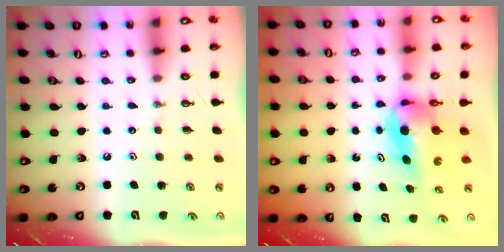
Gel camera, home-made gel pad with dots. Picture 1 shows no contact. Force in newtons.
{"total": 6.4, "press": 6.1, "slide": 2.1}